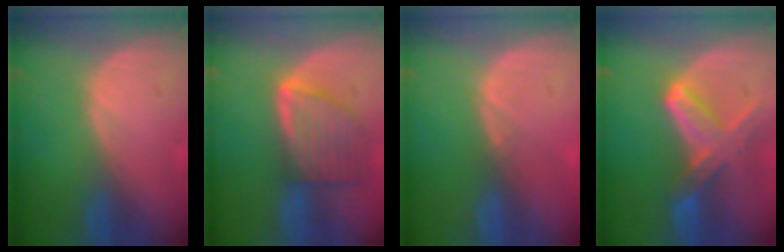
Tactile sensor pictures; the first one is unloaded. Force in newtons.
{"total": 8.0, "press": 7.1, "slide": 3.6}
{"total": 0.6, "press": 0.5, "slide": 0.4}
{"total": 8.1, "press": 7.1, "slide": 3.9}